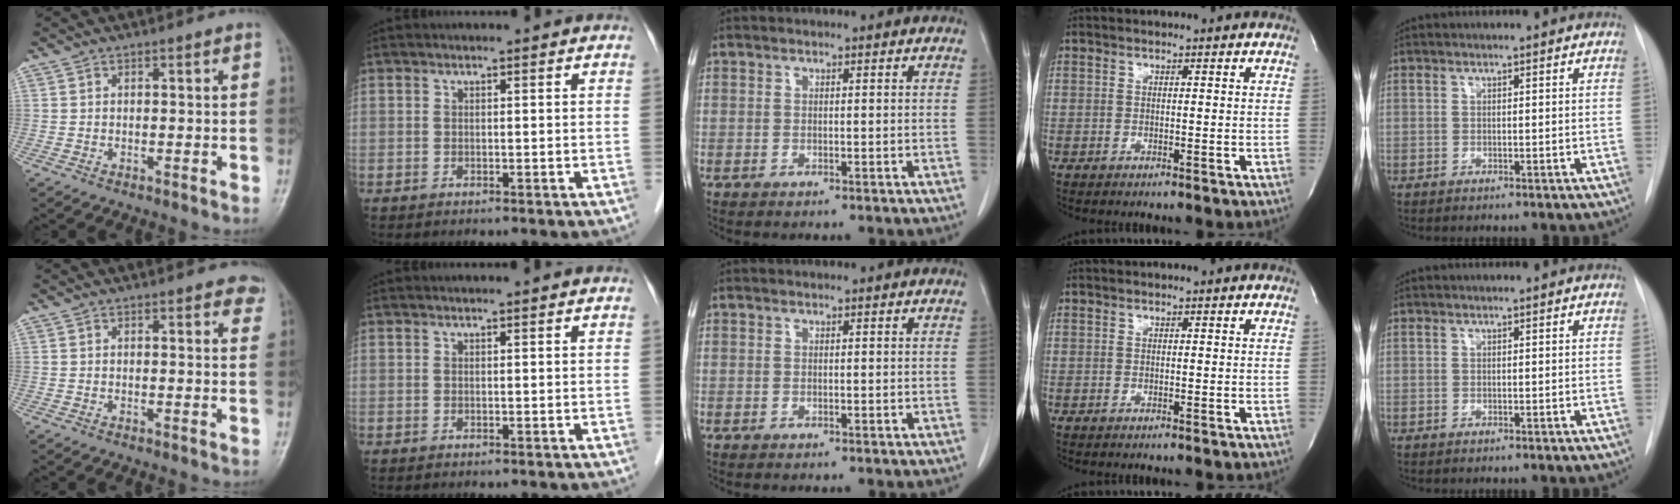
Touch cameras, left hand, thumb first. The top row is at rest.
{"thumb": {"total": 3.4, "force": [2.5, 1.4, 1.8], "torque": [0.002, -0.006, 0.020]}}